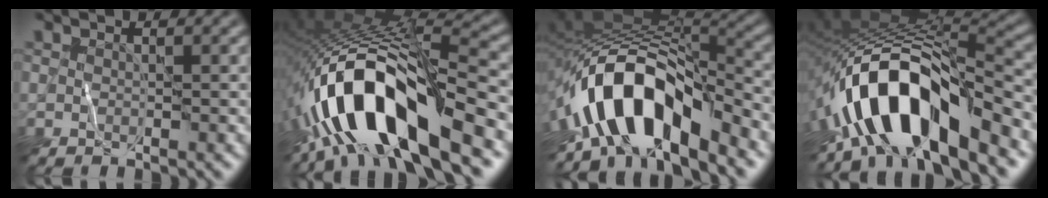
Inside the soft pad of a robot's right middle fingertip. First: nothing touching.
{"total": 13.7, "force": [-6.5, 4.9, 11.0], "torque": [-0.200, 0.007, -0.117]}
{"total": 11.2, "force": [-5.7, 5.0, 8.2], "torque": [-0.126, 0.011, -0.103]}
{"total": 11.4, "force": [-6.0, 4.1, 8.7], "torque": [-0.136, 0.014, -0.115]}